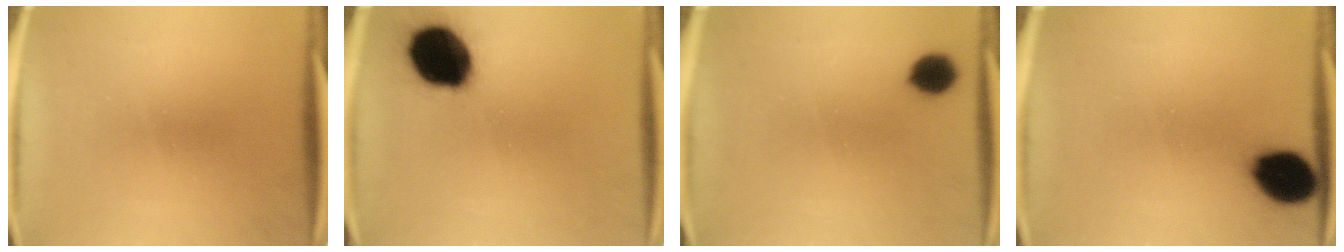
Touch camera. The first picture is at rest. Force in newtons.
{"total": 18.3}
{"total": 6.2}
{"total": 11.9}